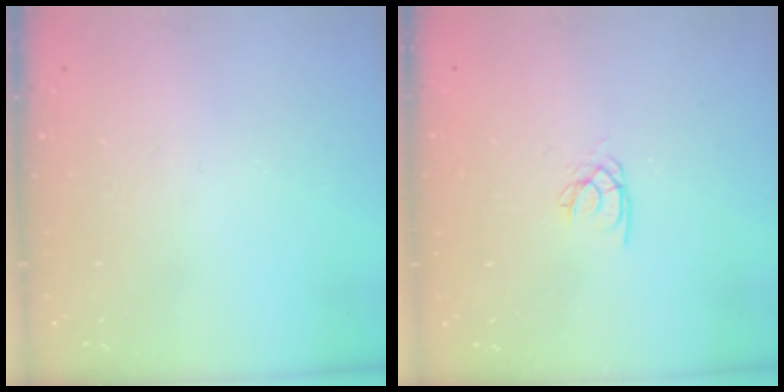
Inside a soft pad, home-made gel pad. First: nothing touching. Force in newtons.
{"total": 2.5, "press": 2.5, "slide": 0.1}